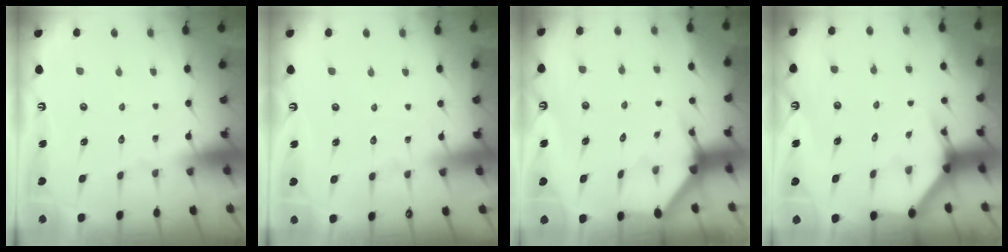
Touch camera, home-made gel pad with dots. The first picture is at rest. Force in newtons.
{"total": 3.0, "press": 2.9, "slide": 0.4}
{"total": 3.6, "press": 3.6, "slide": 0.2}
{"total": 4.0, "press": 4.0, "slide": 0.1}